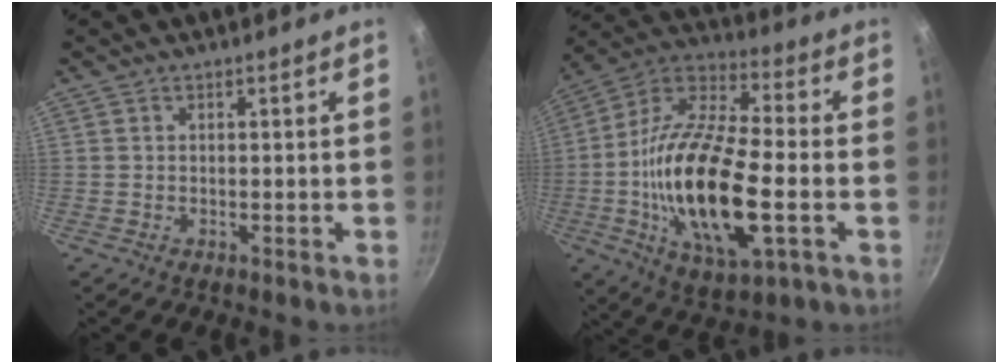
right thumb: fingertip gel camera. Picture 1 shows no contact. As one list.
[{"total": 23.8, "force": [-4.0, 9.3, 21.6], "torque": [-0.418, 0.018, -0.088]}]